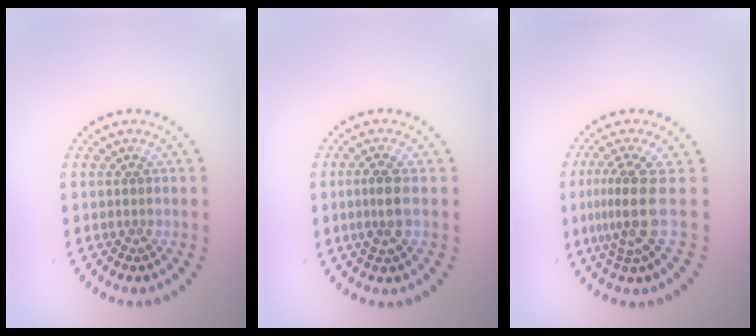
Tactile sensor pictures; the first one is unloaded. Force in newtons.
{"total": 2.4, "press": 2.2, "slide": 1.0}
{"total": 3.7, "press": 2.5, "slide": 2.7}